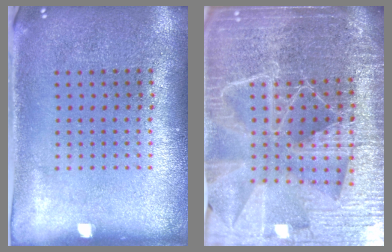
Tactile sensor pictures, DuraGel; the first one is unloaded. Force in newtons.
{"total": 6.2, "press": 5.4, "slide": 3.0}